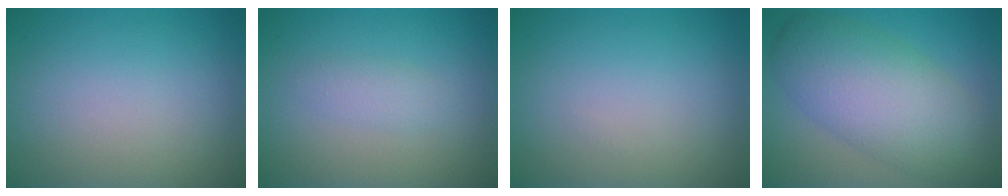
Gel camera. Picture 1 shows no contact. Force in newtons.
{"total": 1.5, "press": 1.5, "slide": 0.0}
{"total": 0.0}
{"total": 8.7, "press": 8.6, "slide": 0.3}